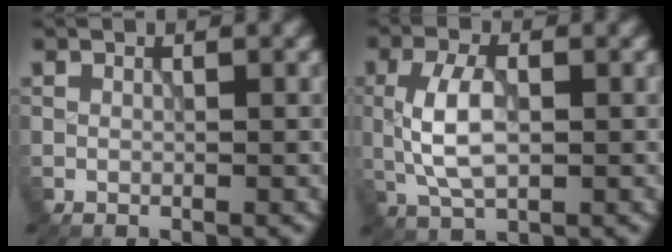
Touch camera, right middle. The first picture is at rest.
{"total": 4.6, "force": [-0.1, 2.2, 4.0], "torque": [-0.093, 0.005, -0.001]}